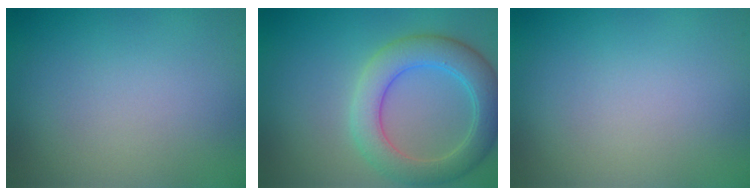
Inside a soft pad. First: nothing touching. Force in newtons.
{"total": 5.4, "press": 5.4, "slide": 0.2}
{"total": 0.0}